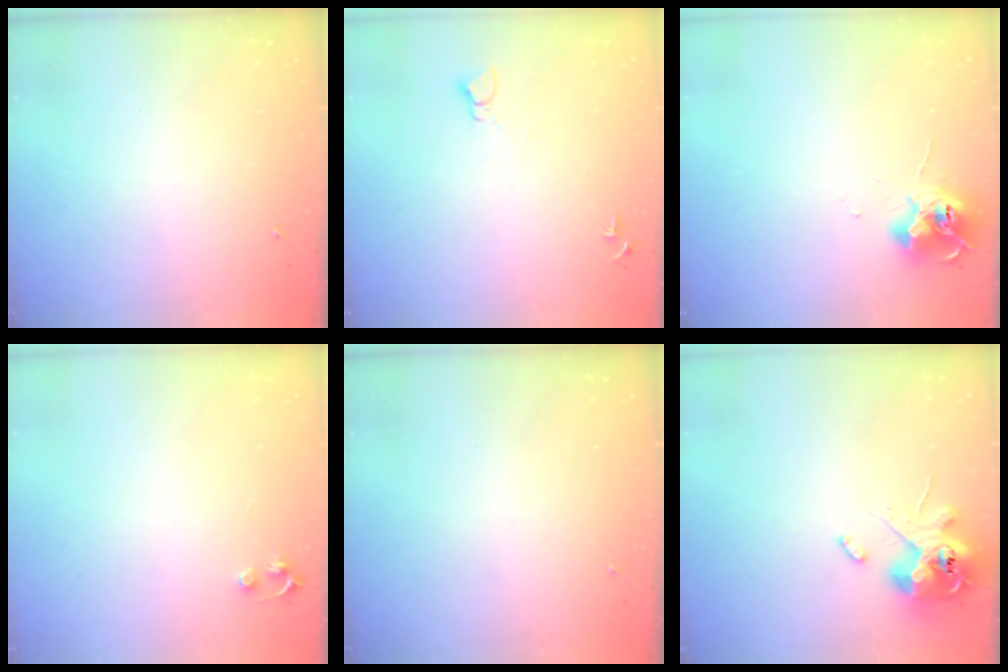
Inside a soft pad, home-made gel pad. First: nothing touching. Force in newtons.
{"total": 4.6, "press": 4.6, "slide": 0.5}
{"total": 12.3, "press": 12.3, "slide": 0.8}
{"total": 3.5, "press": 3.5, "slide": 0.3}
{"total": 0.0}
{"total": 13.2, "press": 13.0, "slide": 2.2}